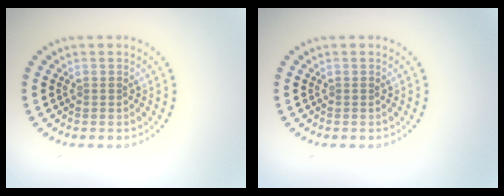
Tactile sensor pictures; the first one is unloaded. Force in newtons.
{"total": 0.0}